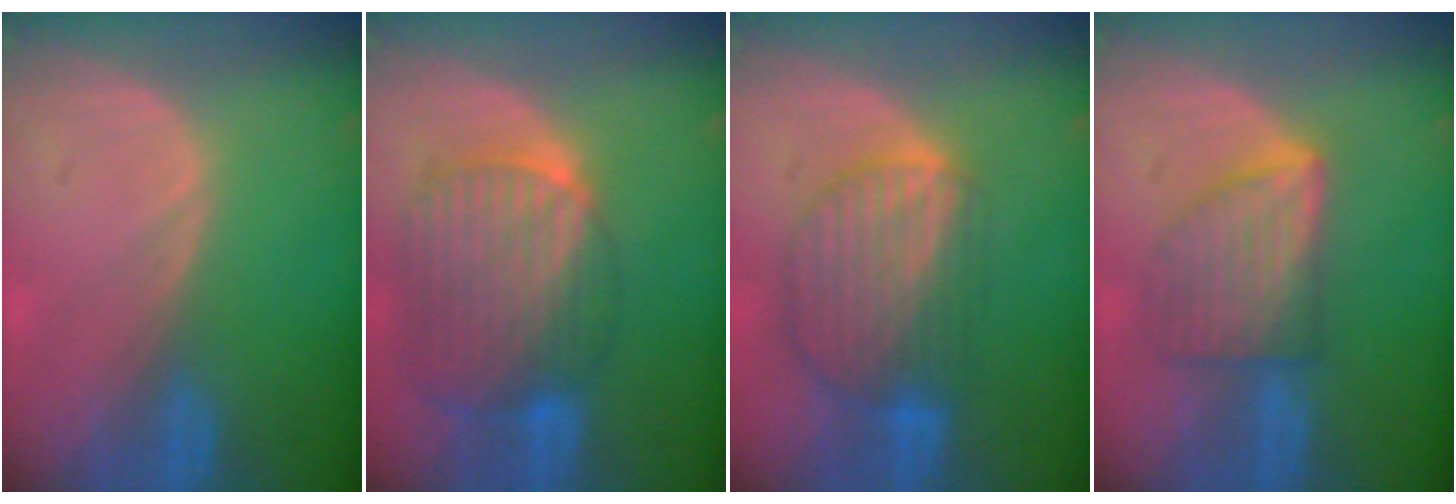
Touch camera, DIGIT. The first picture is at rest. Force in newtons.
{"total": 10.6, "press": 9.1, "slide": 5.4}
{"total": 8.8, "press": 7.8, "slide": 4.2}
{"total": 6.6, "press": 6.6, "slide": 0.1}